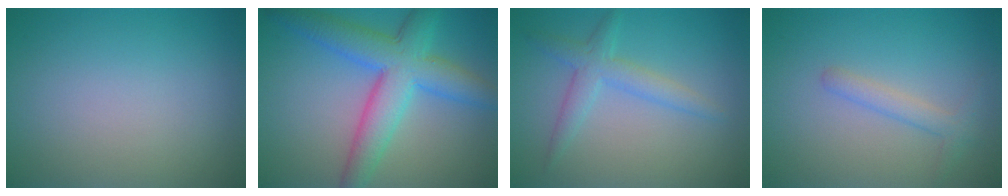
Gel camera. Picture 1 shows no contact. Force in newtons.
{"total": 7.4, "press": 7.4, "slide": 0.3}
{"total": 2.7, "press": 2.7, "slide": 0.0}
{"total": 1.8, "press": 1.8, "slide": 0.0}